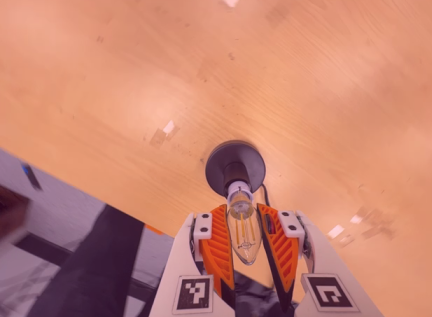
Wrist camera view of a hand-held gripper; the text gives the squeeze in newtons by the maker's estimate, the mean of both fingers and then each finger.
{"total": 9.8, "left": 8.8, "right": 10.7}